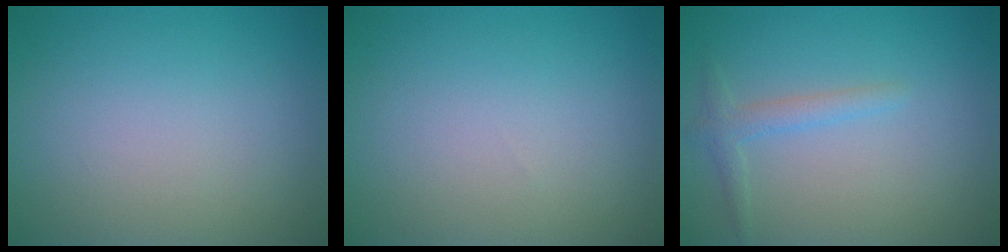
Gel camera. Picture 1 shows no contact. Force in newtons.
{"total": 0.0}
{"total": 1.3, "press": 1.3, "slide": 0.1}